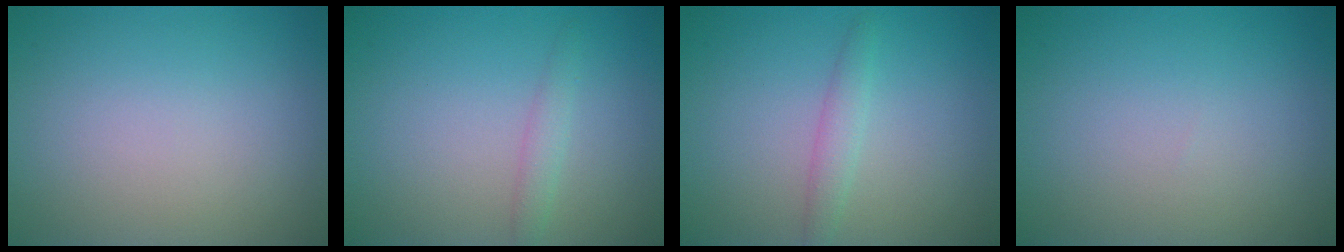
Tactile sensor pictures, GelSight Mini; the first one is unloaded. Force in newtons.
{"total": 1.3, "press": 1.3, "slide": 0.0}
{"total": 1.6, "press": 1.6, "slide": 0.0}
{"total": 0.0}